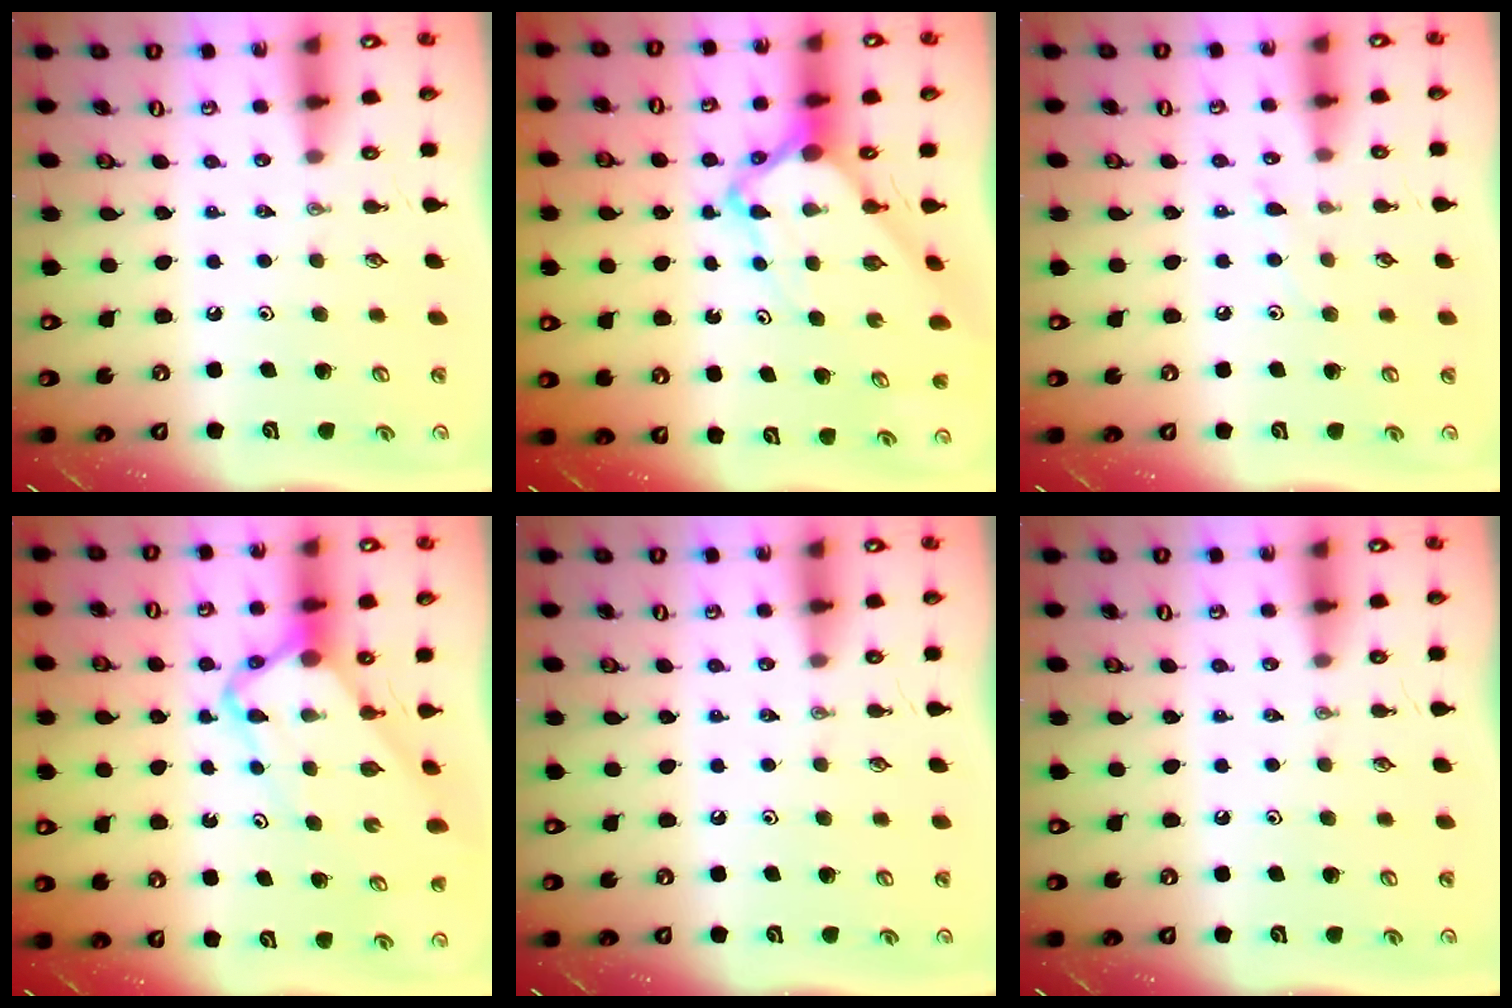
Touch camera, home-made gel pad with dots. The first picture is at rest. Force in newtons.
{"total": 6.6, "press": 6.6, "slide": 0.6}
{"total": 5.2, "press": 5.2, "slide": 0.6}
{"total": 6.1, "press": 6.1, "slide": 0.5}
{"total": 0.0}
{"total": 0.0}